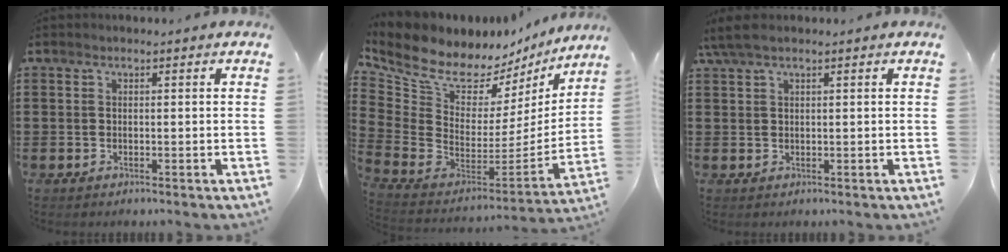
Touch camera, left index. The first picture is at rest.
{"total": 8.2, "force": [7.1, 3.7, 2.0], "torque": [-0.088, -0.072, 0.127]}
{"total": 2.7, "force": [1.6, 0.4, 2.1], "torque": [-0.043, 0.003, 0.030]}